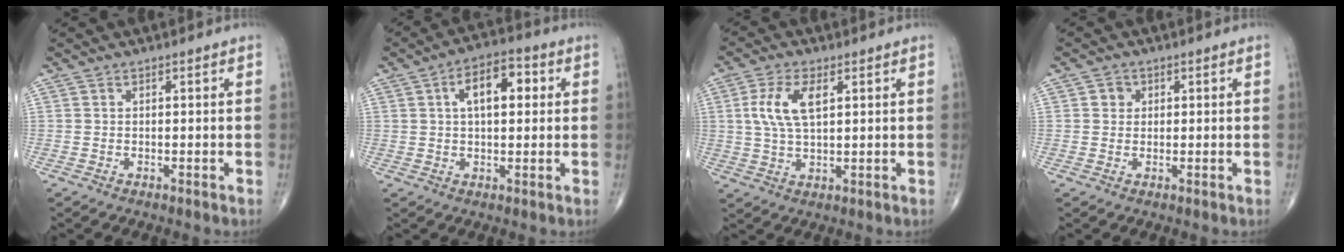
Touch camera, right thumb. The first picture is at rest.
{"total": 9.0, "force": [2.2, 4.6, 7.4], "torque": [-0.102, 0.017, 0.028]}
{"total": 7.9, "force": [2.2, 3.6, 6.6], "torque": [-0.141, 0.001, 0.042]}
{"total": 2.0, "force": [0.5, 1.8, 0.6], "torque": [0.002, 0.000, 0.004]}